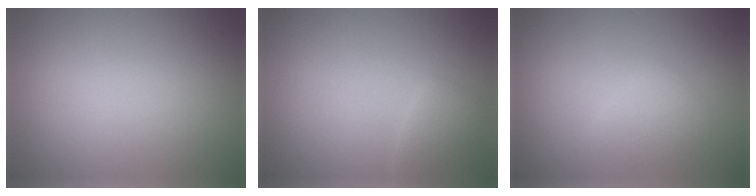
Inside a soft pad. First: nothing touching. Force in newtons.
{"total": 1.4, "press": 1.4, "slide": 0.1}
{"total": 1.6, "press": 1.6, "slide": 0.0}